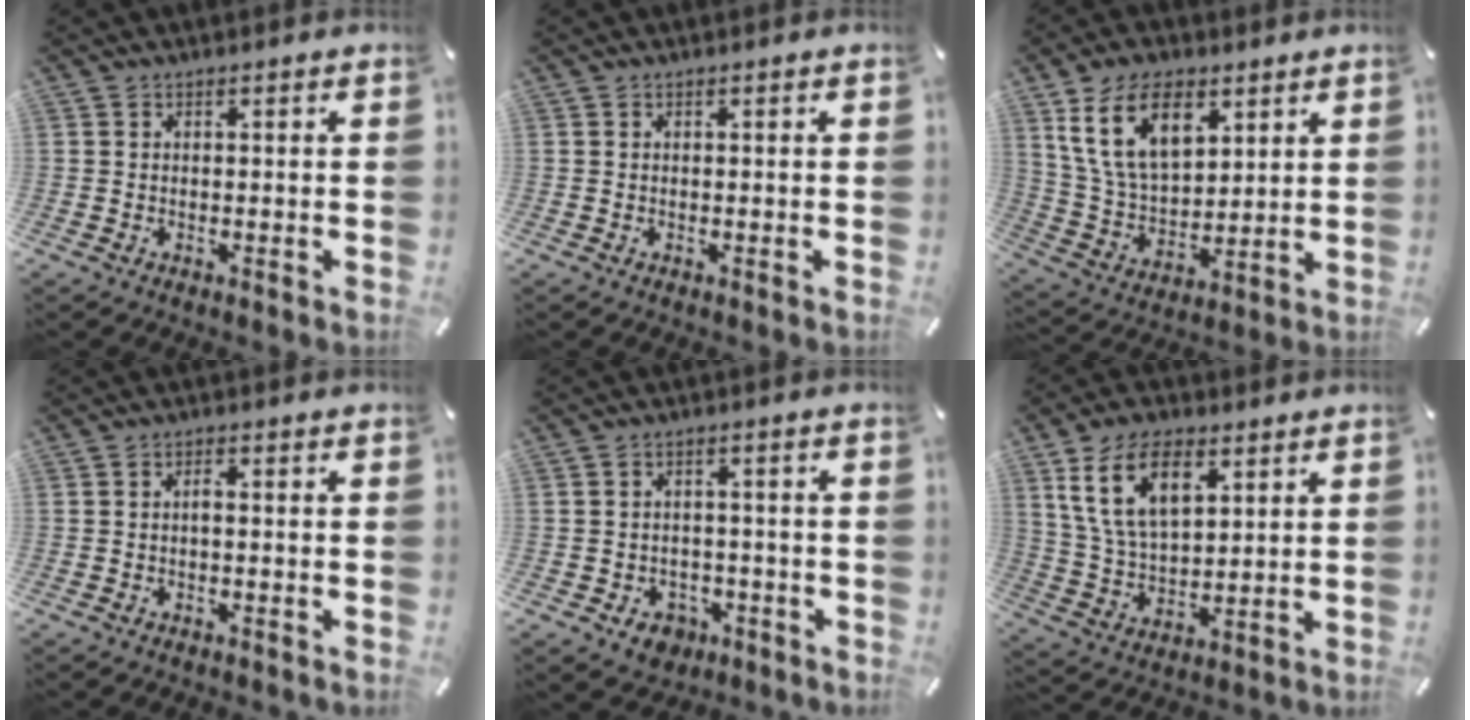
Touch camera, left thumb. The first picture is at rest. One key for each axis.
{"total": 0.0}
{"total": 15.5, "fx": 8.0, "fy": 9.4, "fz": 9.4, "tx": -0.204, "ty": -0.015, "tz": 0.146}
{"total": 1.5, "fx": -0.3, "fy": 0.4, "fz": 1.4, "tx": -0.028, "ty": 0.002, "tz": -0.007}
{"total": 4.9, "fx": -2.3, "fy": 3.9, "fz": 1.9, "tx": -0.036, "ty": 0.014, "tz": -0.040}
{"total": 13.3, "fx": 6.5, "fy": 7.5, "fz": 8.9, "tx": -0.203, "ty": -0.011, "tz": 0.114}